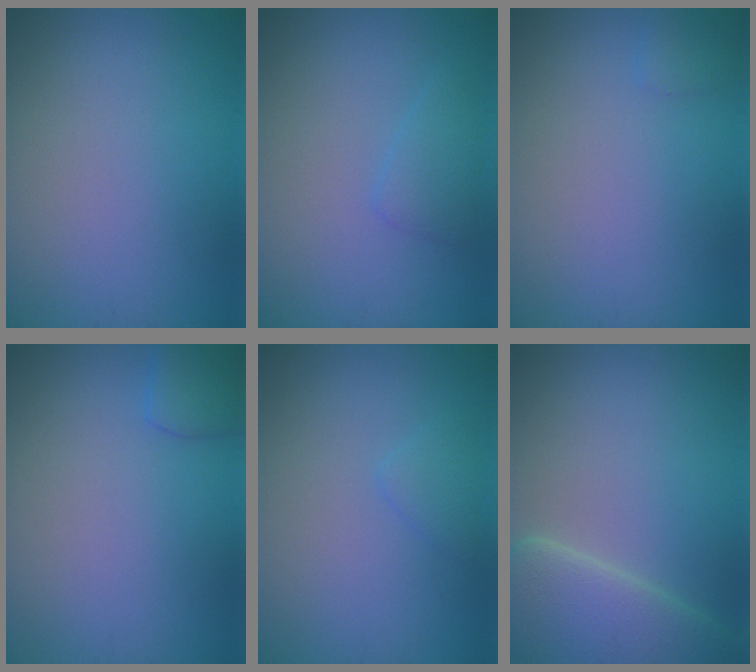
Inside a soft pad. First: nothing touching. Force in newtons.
{"total": 1.7, "press": 1.7, "slide": 0.1}
{"total": 0.7, "press": 0.7, "slide": 0.0}
{"total": 2.0, "press": 2.0, "slide": 0.1}
{"total": 1.2, "press": 1.1, "slide": 0.1}
{"total": 7.9, "press": 7.9, "slide": 0.4}